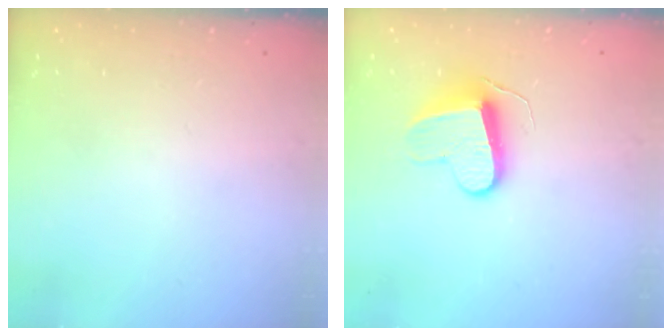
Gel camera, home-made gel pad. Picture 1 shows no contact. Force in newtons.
{"total": 9.9, "press": 9.8, "slide": 0.8}